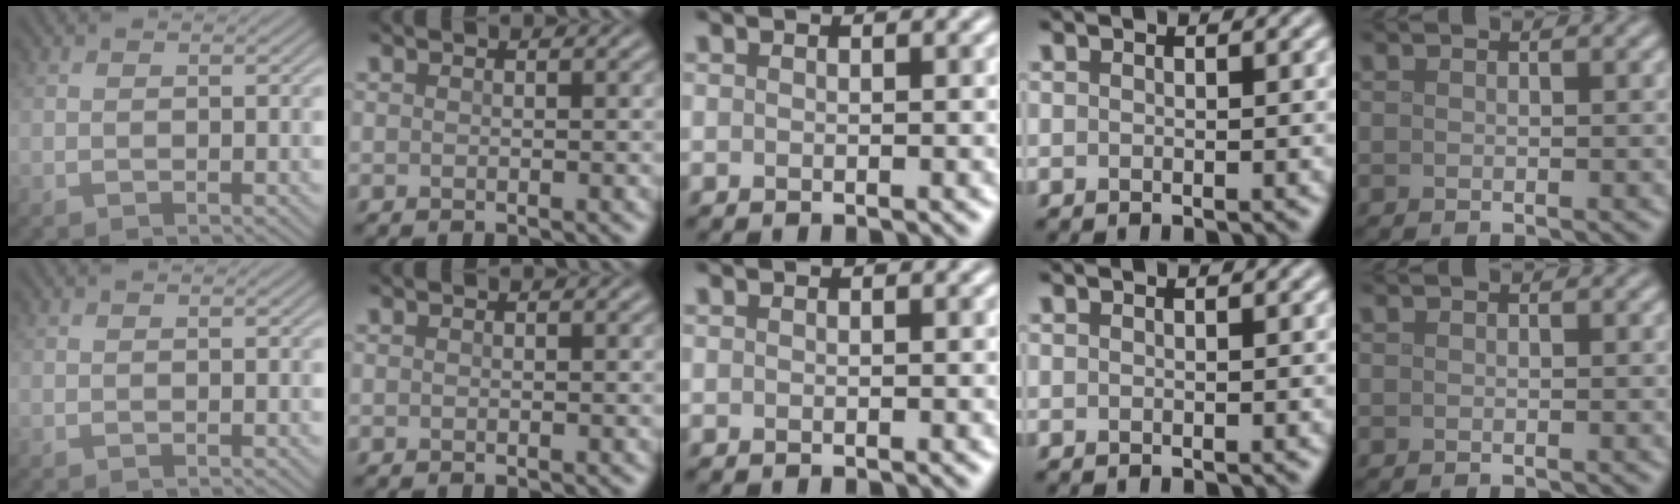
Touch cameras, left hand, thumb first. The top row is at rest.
{}